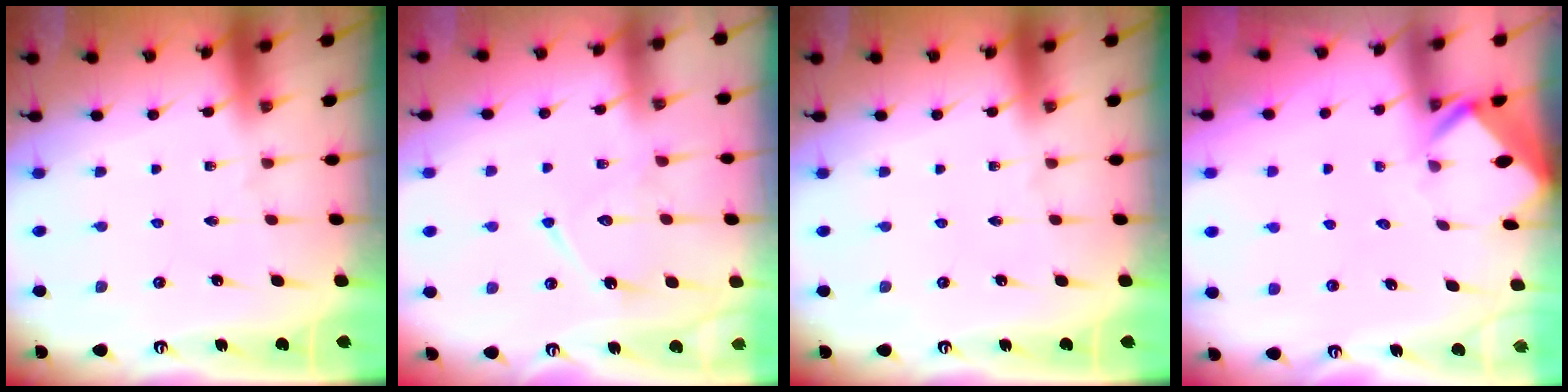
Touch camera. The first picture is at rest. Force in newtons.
{"total": 11.4, "press": 11.3, "slide": 0.9}
{"total": 0.0}
{"total": 2.8, "press": 2.8, "slide": 0.1}